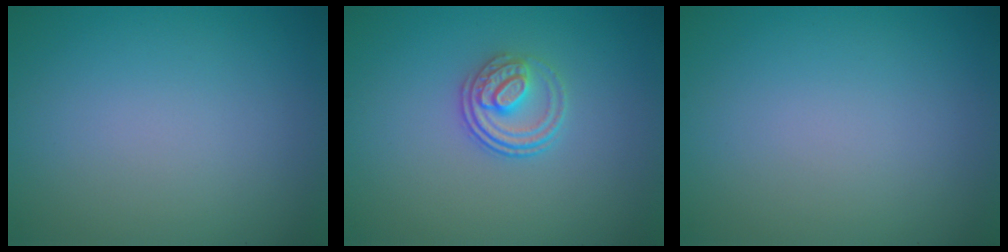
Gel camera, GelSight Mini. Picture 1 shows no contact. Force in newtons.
{"total": 2.5, "press": 2.0, "slide": 1.5}
{"total": 0.0}